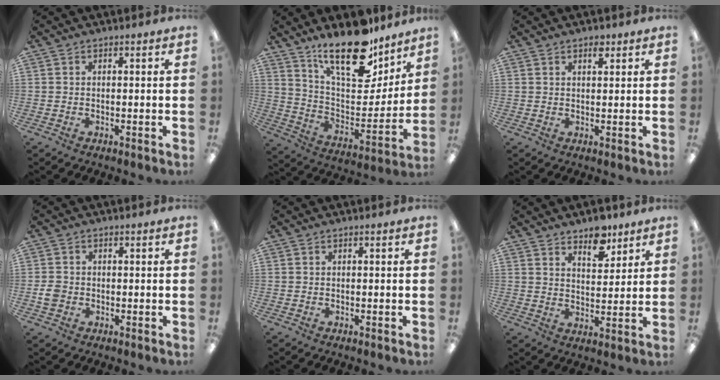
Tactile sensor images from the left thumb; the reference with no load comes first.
{"total": 21.6, "force": [16.3, 8.1, 11.5], "torque": [-0.186, -0.109, 0.281]}
{"total": 2.2, "force": [1.7, 0.9, 1.0], "torque": [-0.007, -0.007, 0.028]}
{"total": 3.0, "force": [-0.5, 2.6, 1.5], "torque": [-0.025, 0.007, -0.009]}
{"total": 0.0}
{"total": 7.5, "force": [5.9, 3.4, 2.9], "torque": [-0.017, -0.041, 0.100]}